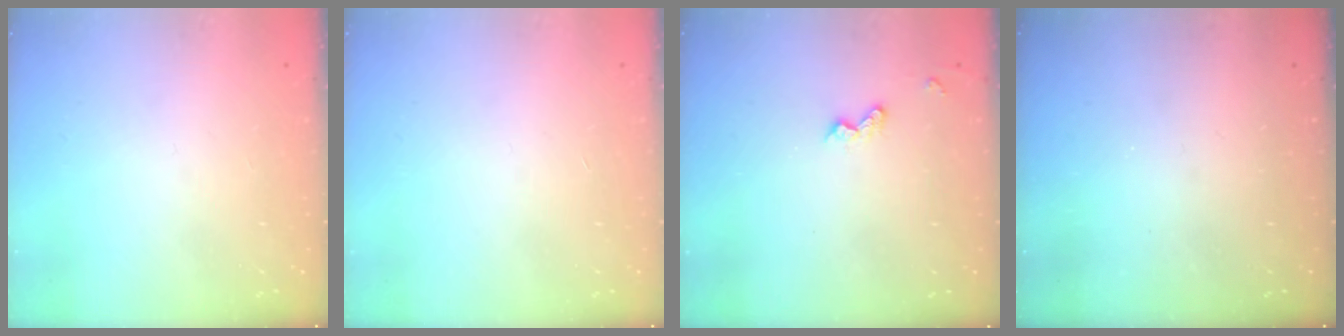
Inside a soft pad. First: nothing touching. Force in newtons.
{"total": 0.0}
{"total": 3.6, "press": 3.5, "slide": 0.6}
{"total": 0.0}